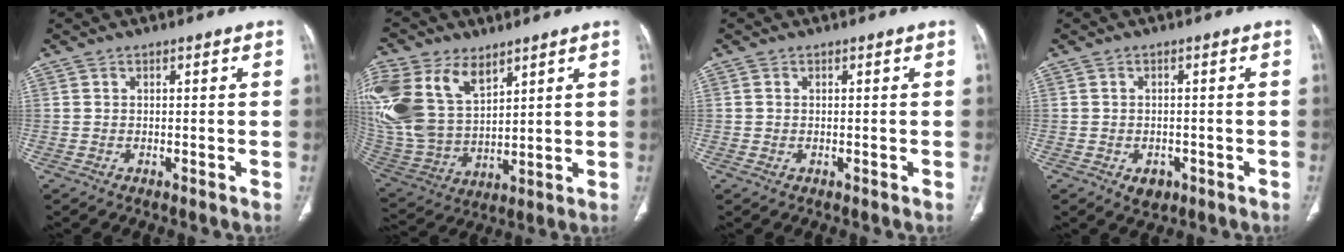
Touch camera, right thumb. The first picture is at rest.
{"total": 22.7, "force": [10.8, 14.1, 14.2], "torque": [-0.329, -0.004, 0.226]}
{"total": 0.0}
{"total": 2.9, "force": [-1.3, 2.1, 1.5], "torque": [-0.010, 0.003, -0.010]}